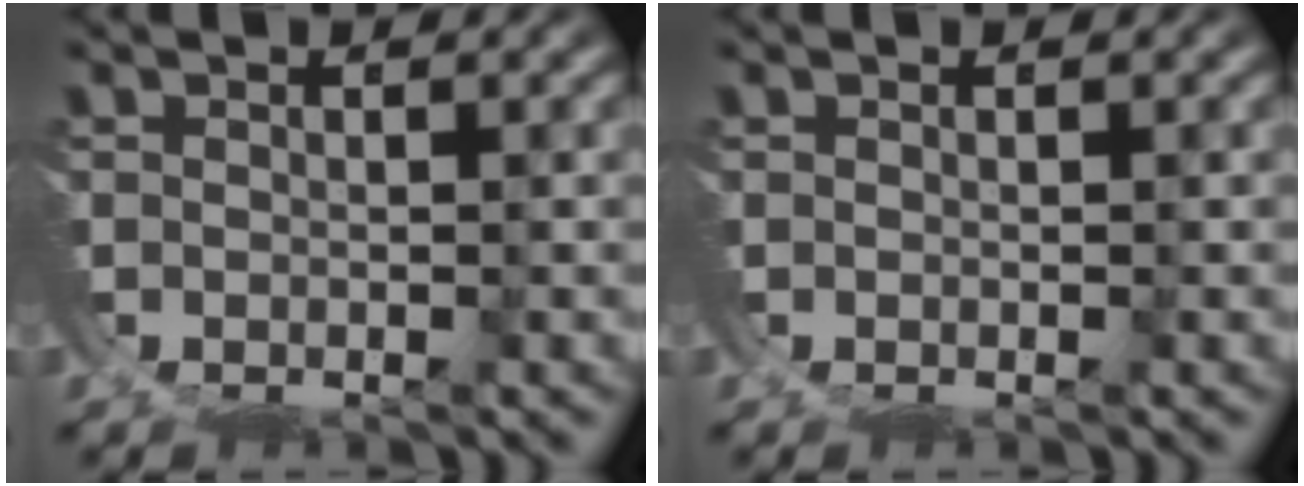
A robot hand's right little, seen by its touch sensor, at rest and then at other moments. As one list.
[{"total": 0.0}]